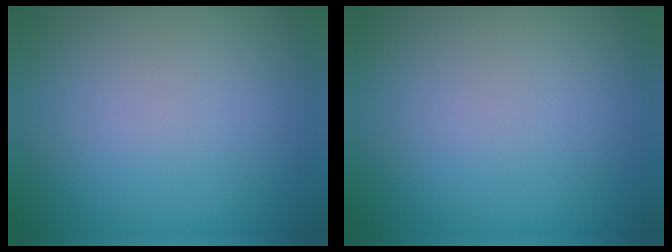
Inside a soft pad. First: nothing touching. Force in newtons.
{"total": 0.0}